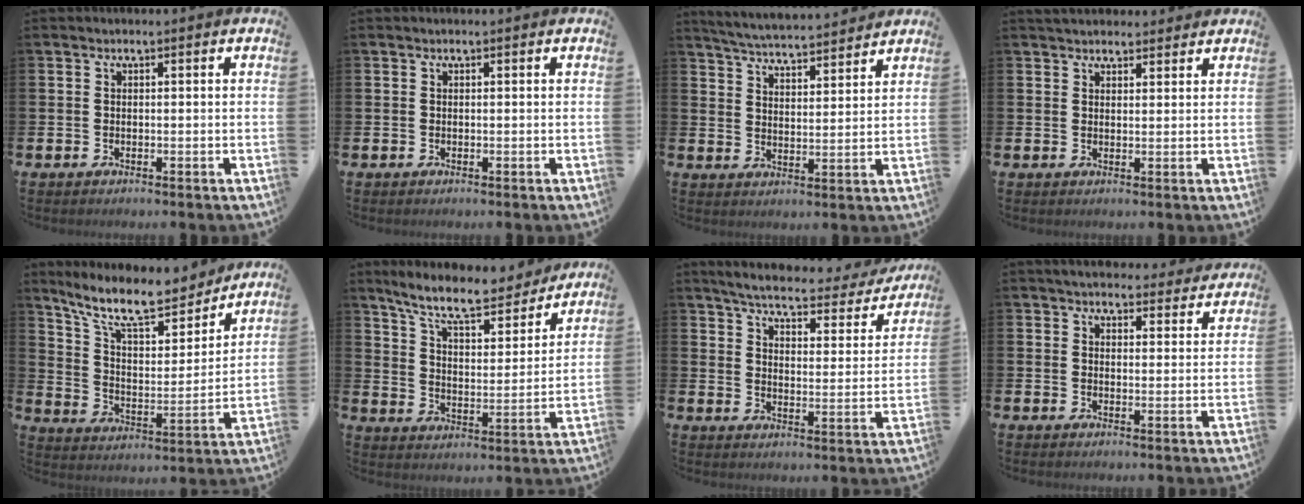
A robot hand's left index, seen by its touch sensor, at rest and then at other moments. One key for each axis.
{"total": 0.0}
{"total": 5.3, "fx": 5.3, "fy": 0.1, "fz": 0.6, "tx": -0.033, "ty": -0.037, "tz": 0.093}
{"total": 3.1, "fx": 3.0, "fy": 1.0, "fz": 0.3, "tx": -0.002, "ty": -0.011, "tz": 0.053}
{"total": 12.4, "fx": 10.5, "fy": 3.4, "fz": 5.6, "tx": -0.136, "ty": -0.062, "tz": 0.184}
{"total": 10.1, "fx": 9.0, "fy": 2.1, "fz": 4.2, "tx": -0.105, "ty": -0.056, "tz": 0.154}
{"total": 5.3, "fx": 4.9, "fy": 0.8, "fz": 1.9, "tx": -0.056, "ty": -0.036, "tz": 0.077}
{"total": 4.6, "fx": 4.5, "fy": 0.9, "fz": 0.5, "tx": -0.013, "ty": -0.026, "tz": 0.080}